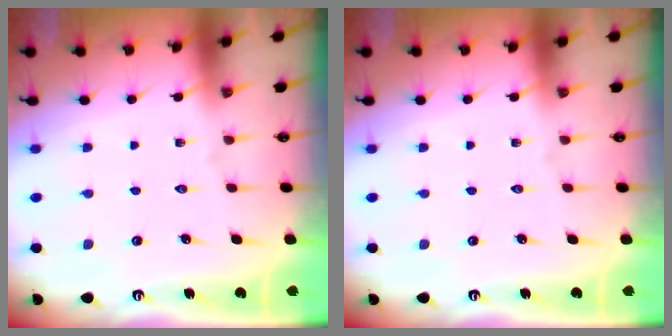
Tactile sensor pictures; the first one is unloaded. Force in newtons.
{"total": 0.0}